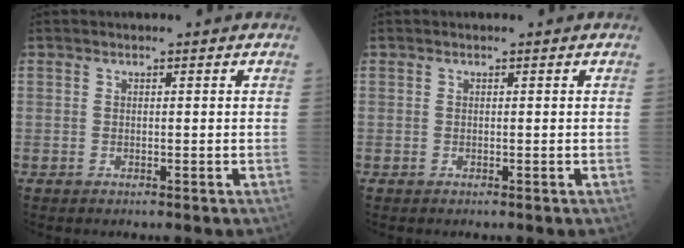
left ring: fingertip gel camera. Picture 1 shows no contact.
{"total": 0.0}